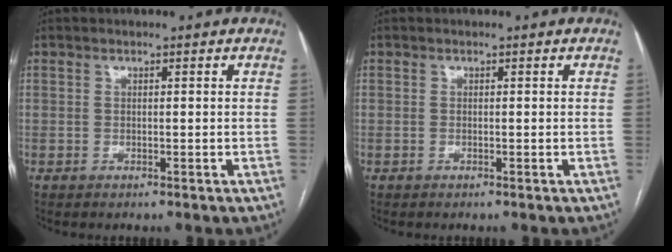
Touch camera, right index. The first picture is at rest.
{"total": 0.0}